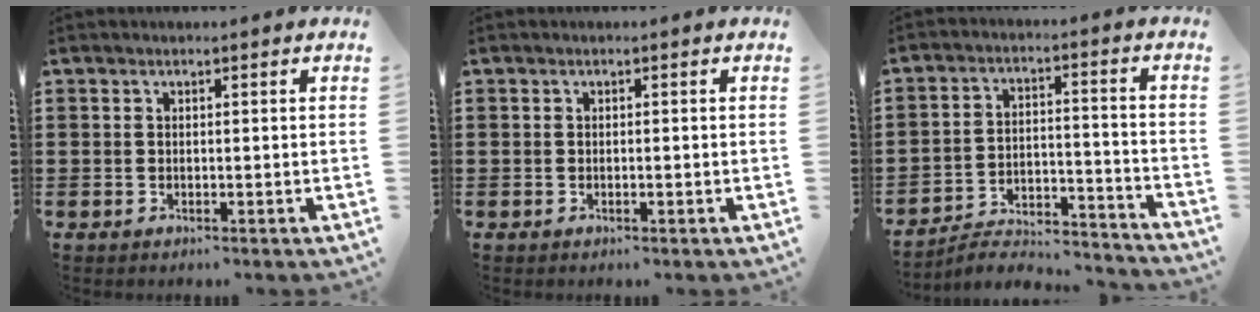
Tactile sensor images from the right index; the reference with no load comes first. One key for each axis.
{"total": 0.6, "fx": -0.2, "fy": 0.1, "fz": 0.6, "tx": -0.011, "ty": -0.004, "tz": -0.003}
{"total": 4.4, "fx": -4.2, "fy": 0.5, "fz": 1.1, "tx": -0.024, "ty": -0.002, "tz": -0.089}